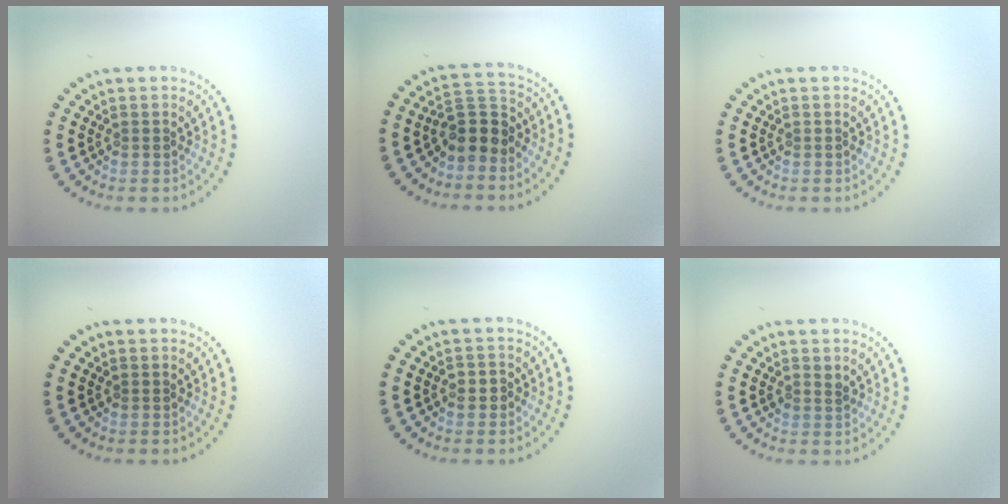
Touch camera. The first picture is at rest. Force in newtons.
{"total": 3.5, "press": 3.1, "slide": 1.6}
{"total": 0.0}
{"total": 0.0}
{"total": 1.2, "press": 1.1, "slide": 0.3}
{"total": 0.7, "press": 0.7, "slide": 0.3}